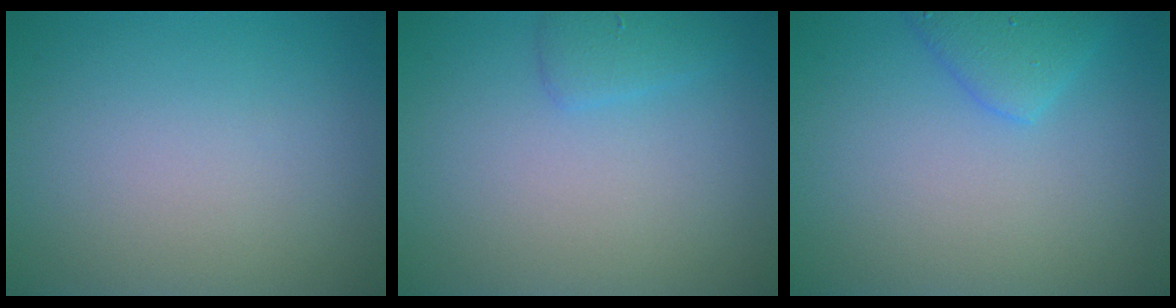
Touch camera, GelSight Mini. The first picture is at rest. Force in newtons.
{"total": 1.4, "press": 1.4, "slide": 0.2}
{"total": 2.5, "press": 2.5, "slide": 0.2}